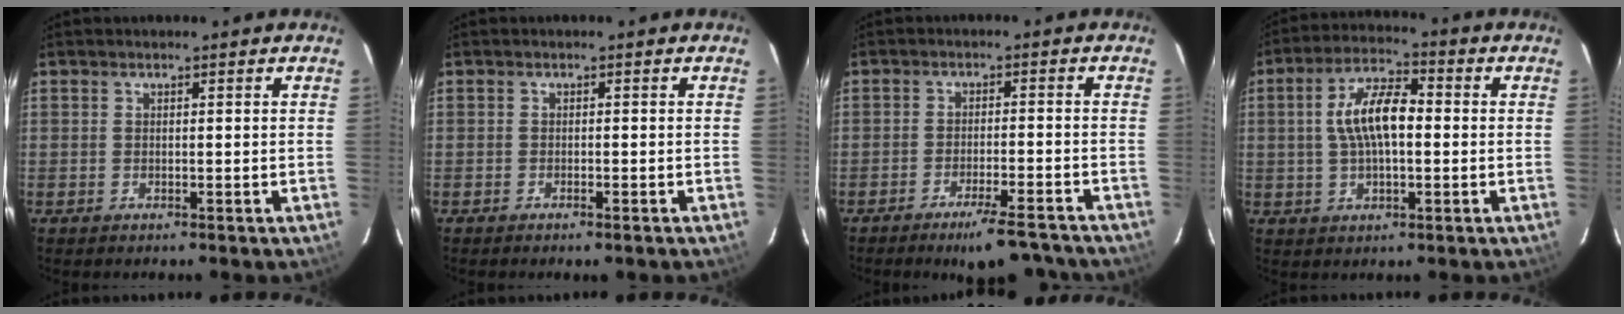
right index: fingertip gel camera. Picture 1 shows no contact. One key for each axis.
{"total": 1.0, "fx": -0.9, "fy": 0.2, "fz": 0.5, "tx": -0.011, "ty": 0.000, "tz": -0.015}
{"total": 9.5, "fx": -8.2, "fy": 1.7, "fz": 4.6, "tx": -0.078, "ty": -0.005, "tz": -0.112}
{"total": 9.7, "fx": 0.4, "fy": 4.1, "fz": 8.7, "tx": -0.169, "ty": 0.019, "tz": 0.008}